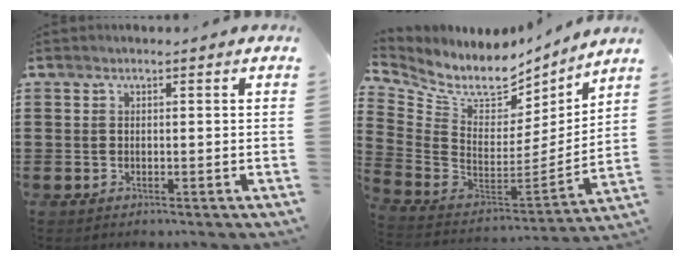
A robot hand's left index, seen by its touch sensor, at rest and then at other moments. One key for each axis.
{"total": 7.6, "fx": 5.8, "fy": 3.8, "fz": 3.1, "tx": -0.089, "ty": -0.054, "tz": 0.099}